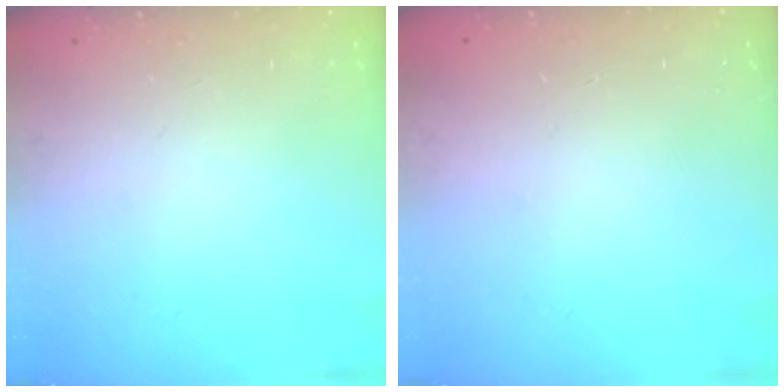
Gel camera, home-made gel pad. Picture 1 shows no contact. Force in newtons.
{"total": 0.0}